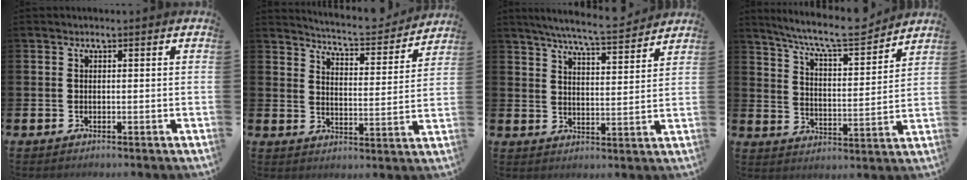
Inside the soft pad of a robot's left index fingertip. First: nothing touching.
{"total": 5.5, "force": [5.4, 0.4, 1.1], "torque": [-0.032, -0.045, 0.088]}
{"total": 6.8, "force": [6.5, -0.2, 2.1], "torque": [-0.058, -0.039, 0.113]}
{"total": 8.7, "force": [8.0, 1.1, 3.4], "torque": [-0.089, -0.053, 0.138]}